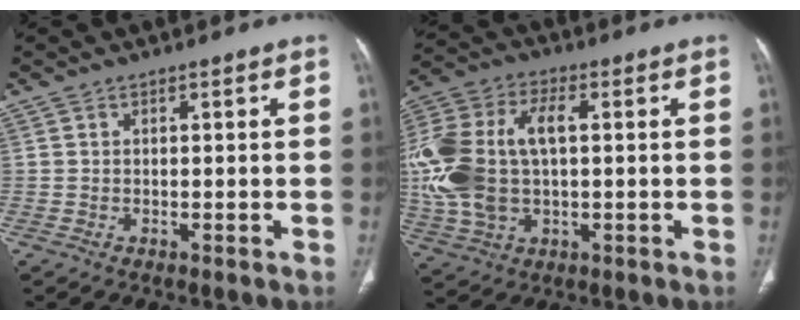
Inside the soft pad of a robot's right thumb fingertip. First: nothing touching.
{"total": 19.1, "force": [1.2, 11.1, 15.5], "torque": [-0.356, 0.015, 0.027]}